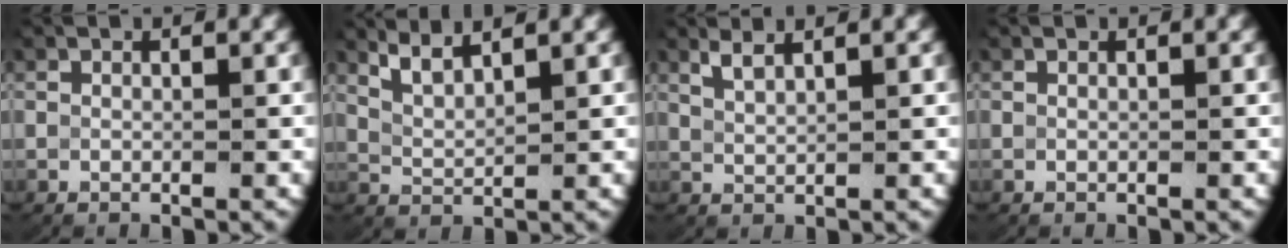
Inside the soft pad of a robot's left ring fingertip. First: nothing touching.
{"total": 3.1, "force": [2.3, 1.2, 1.7], "torque": [-0.047, -0.005, 0.045]}
{"total": 2.2, "force": [1.8, 0.3, 1.1], "torque": [-0.030, -0.002, 0.040]}
{"total": 0.0}